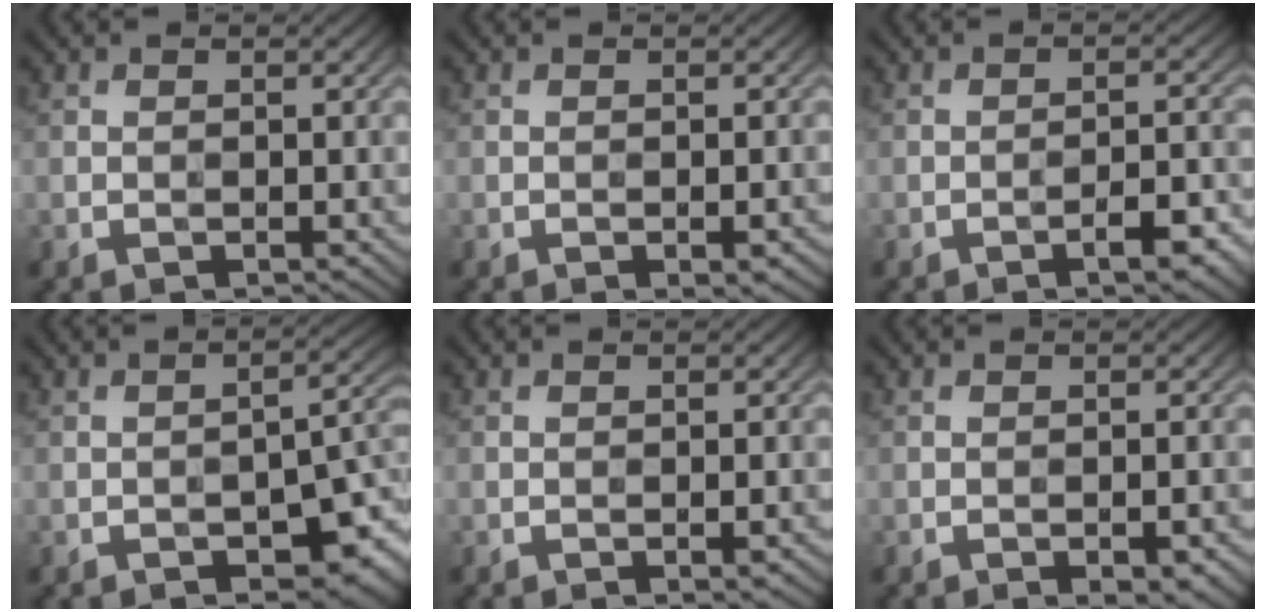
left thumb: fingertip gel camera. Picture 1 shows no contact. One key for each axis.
{"total": 1.7, "fx": -0.9, "fy": 0.3, "fz": 1.5, "tx": -0.020, "ty": 0.001, "tz": -0.012}
{"total": 4.1, "fx": -2.5, "fy": 0.9, "fz": 3.2, "tx": -0.044, "ty": 0.012, "tz": -0.037}
{"total": 7.5, "fx": -3.8, "fy": 3.1, "fz": 5.6, "tx": -0.070, "ty": -0.002, "tz": -0.053}
{"total": 1.3, "fx": -0.7, "fy": 0.1, "fz": 1.1, "tx": -0.015, "ty": 0.001, "tz": -0.009}
{"total": 2.8, "fx": -1.6, "fy": 0.7, "fz": 2.2, "tx": -0.027, "ty": 0.004, "tz": -0.020}